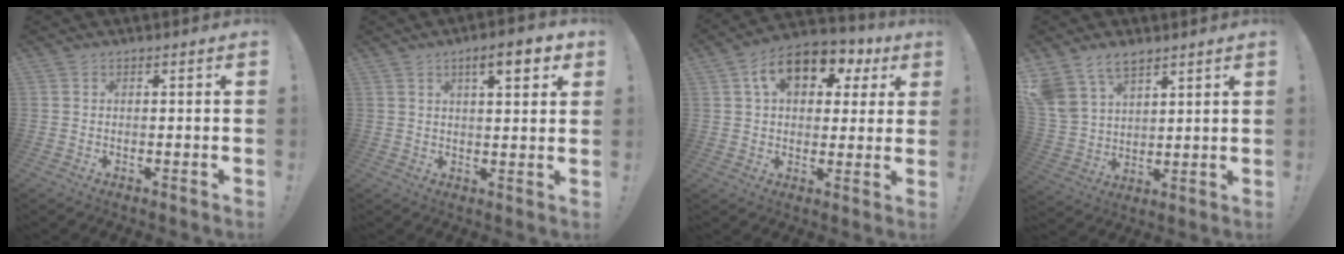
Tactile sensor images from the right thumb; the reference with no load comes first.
{"total": 7.9, "force": [4.0, 2.1, 6.5], "torque": [-0.081, -0.016, 0.059]}
{"total": 14.2, "force": [6.1, 9.0, 9.1], "torque": [-0.138, -0.018, 0.109]}
{"total": 10.4, "force": [7.6, 5.8, 3.9], "torque": [-0.078, -0.042, 0.154]}